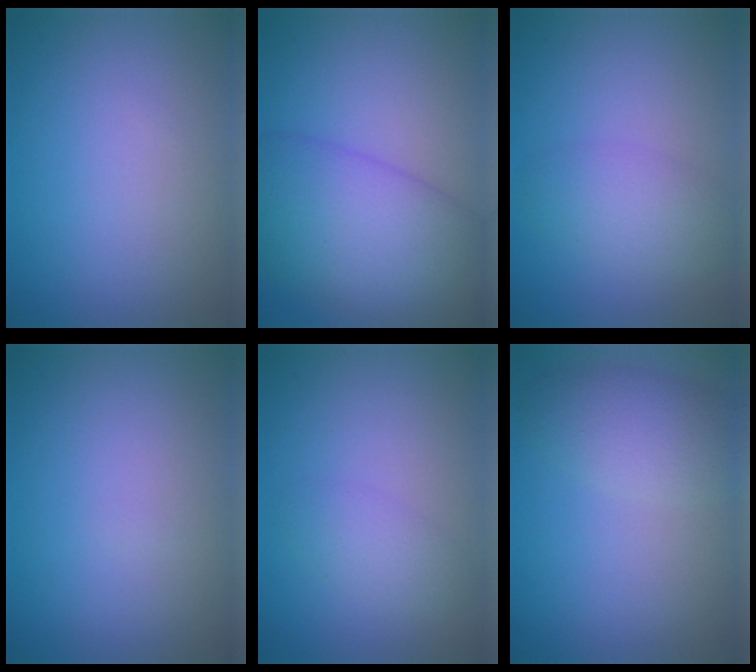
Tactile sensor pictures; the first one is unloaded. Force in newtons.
{"total": 9.9, "press": 9.9, "slide": 0.3}
{"total": 3.1, "press": 3.1, "slide": 0.1}
{"total": 0.0}
{"total": 2.0, "press": 2.0, "slide": 0.1}
{"total": 3.6, "press": 3.6, "slide": 0.2}